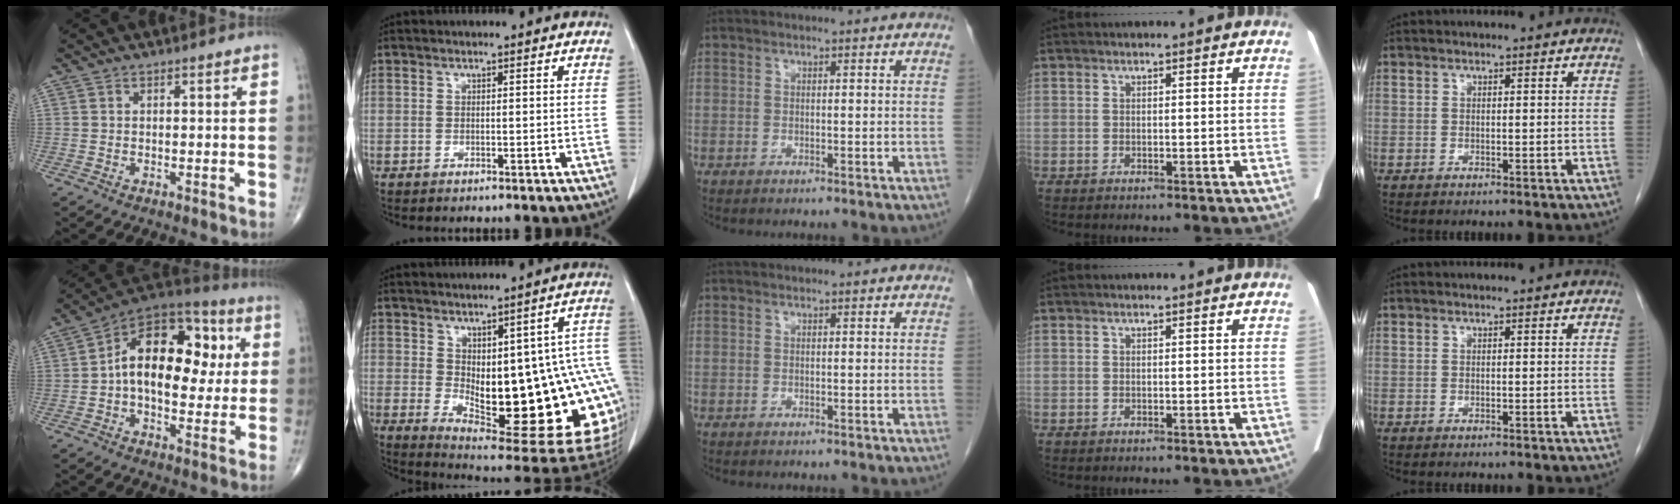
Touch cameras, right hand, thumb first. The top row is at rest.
{"thumb": {"total": 20.0, "force": [2.1, 12.0, 15.8], "torque": [-0.205, 0.032, 0.023]}, "index": {"total": 23.0, "force": [-2.9, 7.1, 21.7], "torque": [-0.212, 0.004, -0.012]}}